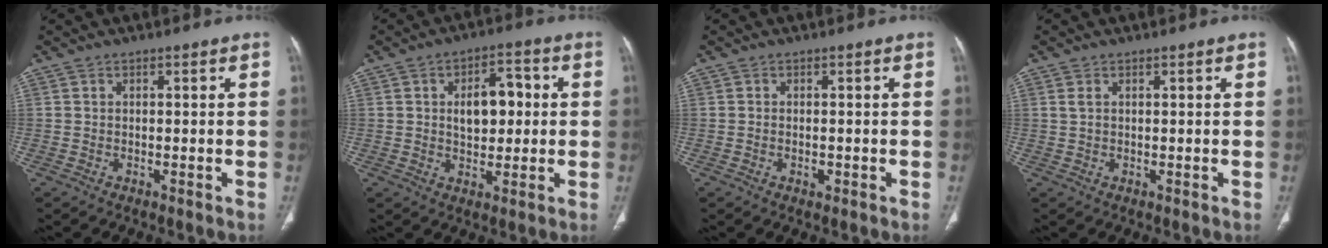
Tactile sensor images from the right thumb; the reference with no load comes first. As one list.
[{"total": 8.7, "force": [1.0, 5.3, 6.8], "torque": [-0.078, 0.012, 0.016]}, {"total": 1.2, "force": [-0.4, 0.8, 0.8], "torque": [-0.016, 0.001, -0.005]}, {"total": 1.3, "force": [0.6, 0.6, 0.9], "torque": [-0.026, 0.007, 0.020]}]